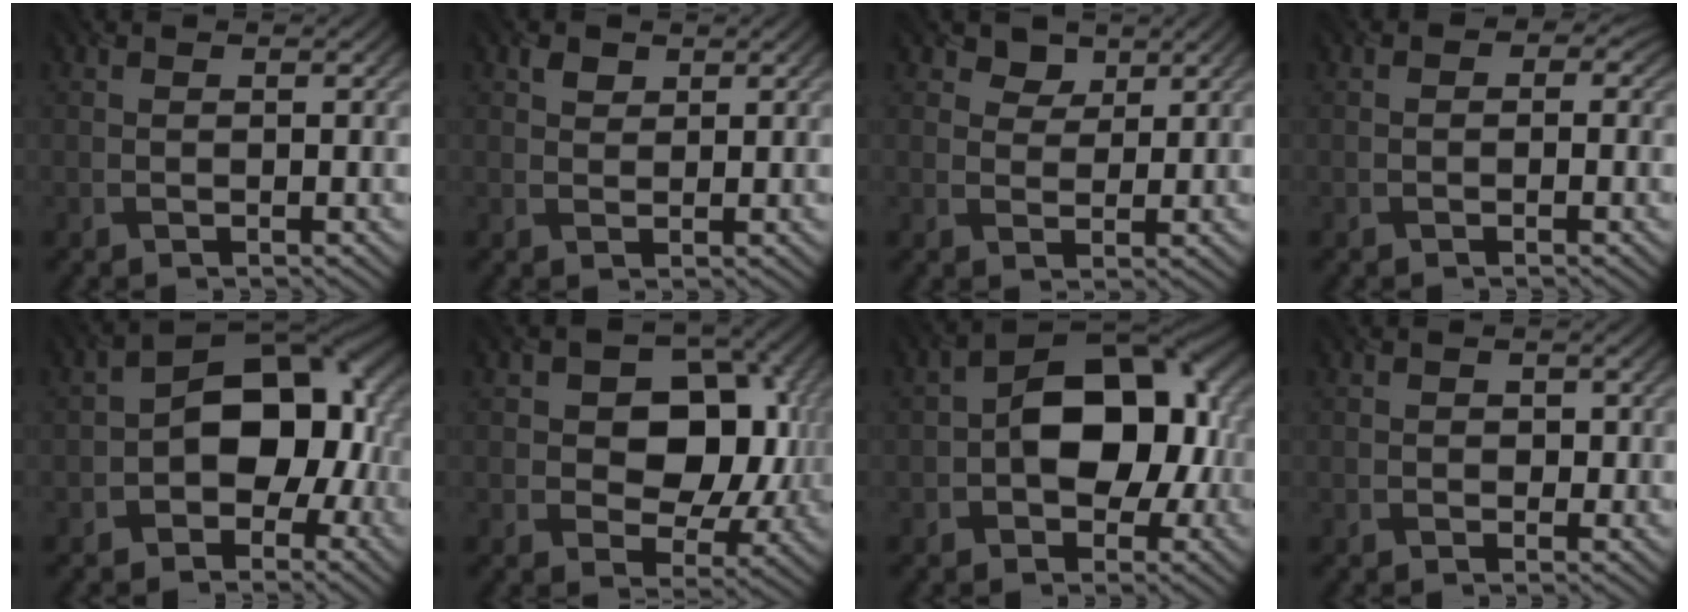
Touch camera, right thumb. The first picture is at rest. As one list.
[{"total": 1.3, "force": [1.0, 0.7, 0.1], "torque": [-0.005, 0.000, 0.019]}, {"total": 2.4, "force": [1.8, 1.6, 0.5], "torque": [-0.014, -0.003, 0.026]}, {"total": 1.5, "force": [-0.3, 1.3, 0.7], "torque": [0.001, 0.002, -0.014]}, {"total": 11.4, "force": [-1.8, 7.7, 8.2], "torque": [-0.098, 0.007, -0.040]}, {"total": 10.8, "force": [0.9, 8.0, 7.3], "torque": [-0.109, -0.006, 0.008]}, {"total": 12.3, "force": [-0.5, 8.0, 9.3], "torque": [-0.129, 0.011, -0.012]}, {"total": 0.9, "force": [-0.2, 0.9, 0.1], "torque": [0.000, -0.006, -0.004]}]